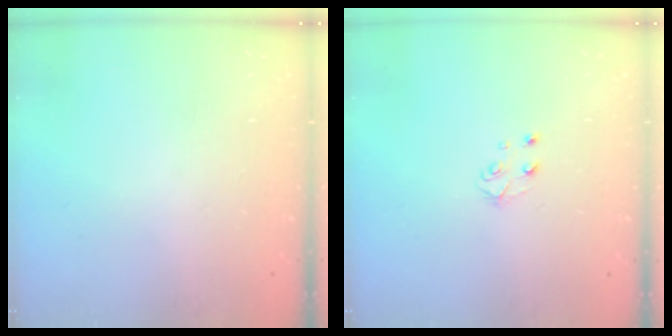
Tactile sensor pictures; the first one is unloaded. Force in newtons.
{"total": 4.1, "press": 4.0, "slide": 0.5}